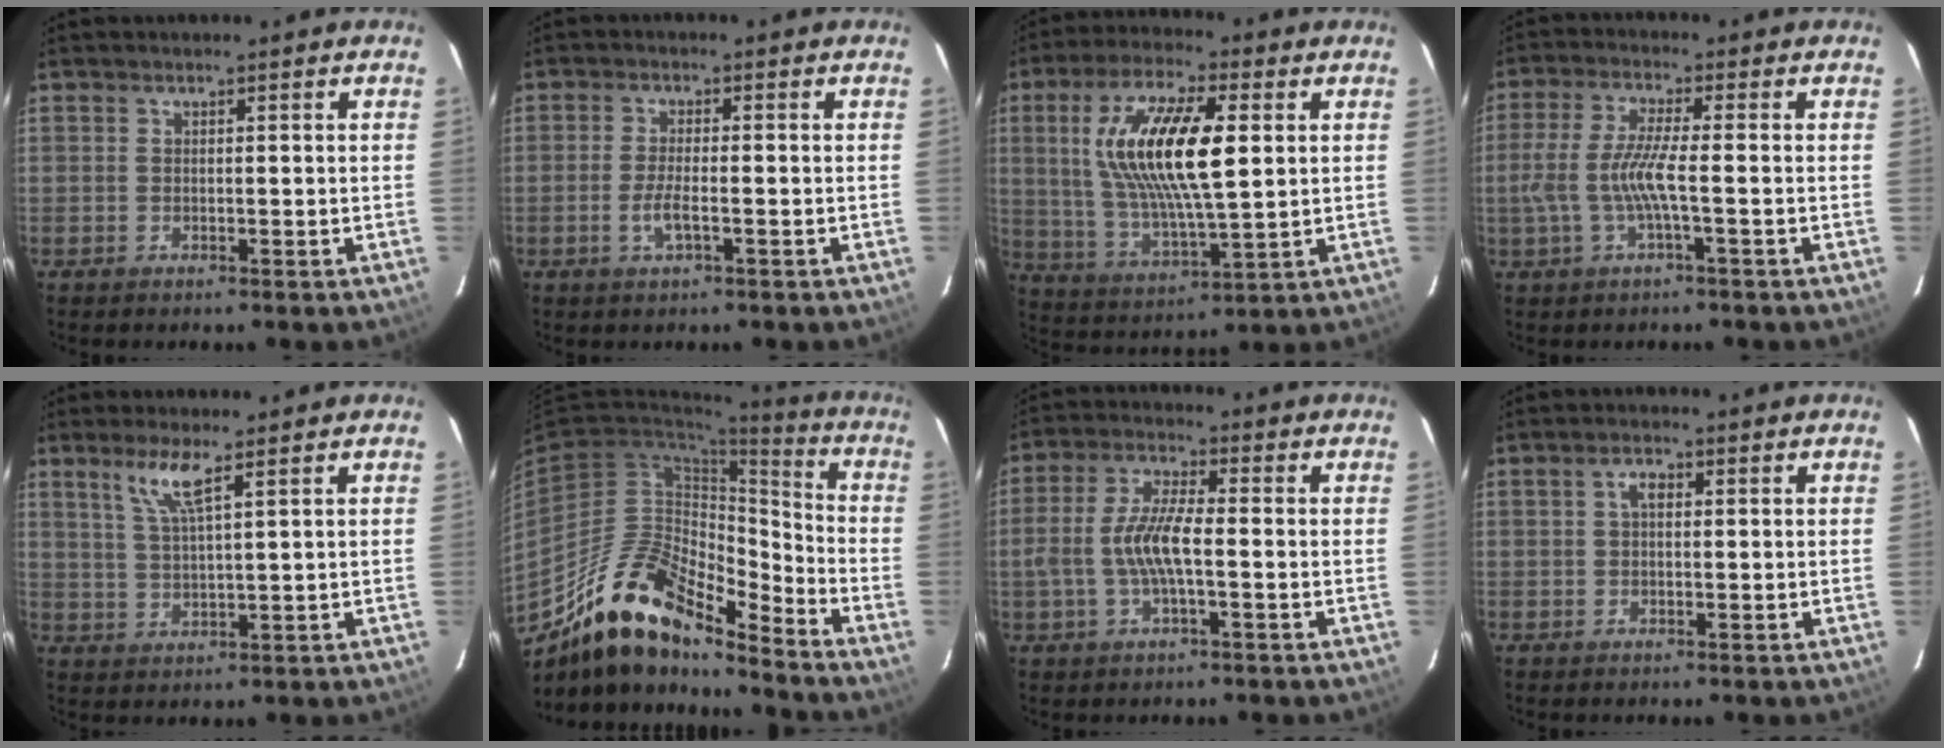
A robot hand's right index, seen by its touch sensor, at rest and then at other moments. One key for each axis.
{"total": 3.7, "fx": -1.4, "fy": 0.7, "fz": 3.3, "tx": -0.070, "ty": -0.006, "tz": -0.028}
{"total": 17.9, "fx": 3.8, "fy": 5.6, "fz": 16.5, "tx": -0.319, "ty": 0.007, "tz": 0.077}
{"total": 7.3, "fx": -1.7, "fy": 0.3, "fz": 7.1, "tx": -0.155, "ty": -0.003, "tz": -0.029}
{"total": 5.1, "fx": 3.1, "fy": 0.0, "fz": 4.0, "tx": -0.084, "ty": -0.004, "tz": 0.064}
{"total": 18.9, "fx": -14.9, "fy": 6.0, "fz": 9.9, "tx": -0.181, "ty": 0.008, "tz": -0.275}
{"total": 8.4, "fx": -1.6, "fy": 2.1, "fz": 8.0, "tx": -0.167, "ty": 0.005, "tz": -0.032}
{"total": 2.1, "fx": 0.3, "fy": 1.2, "fz": 1.7, "tx": -0.032, "ty": 0.009, "tz": 0.005}